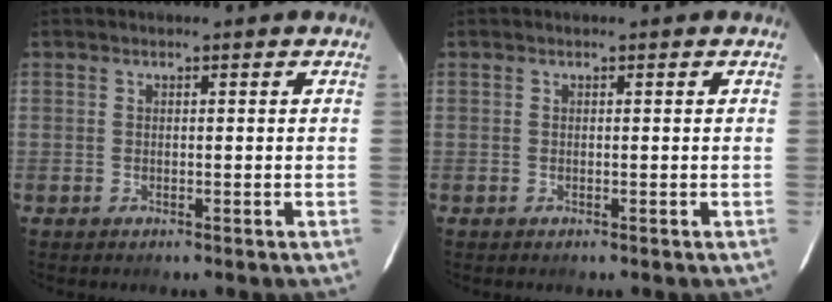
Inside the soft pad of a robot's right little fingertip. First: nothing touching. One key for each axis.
{"total": 0.0}